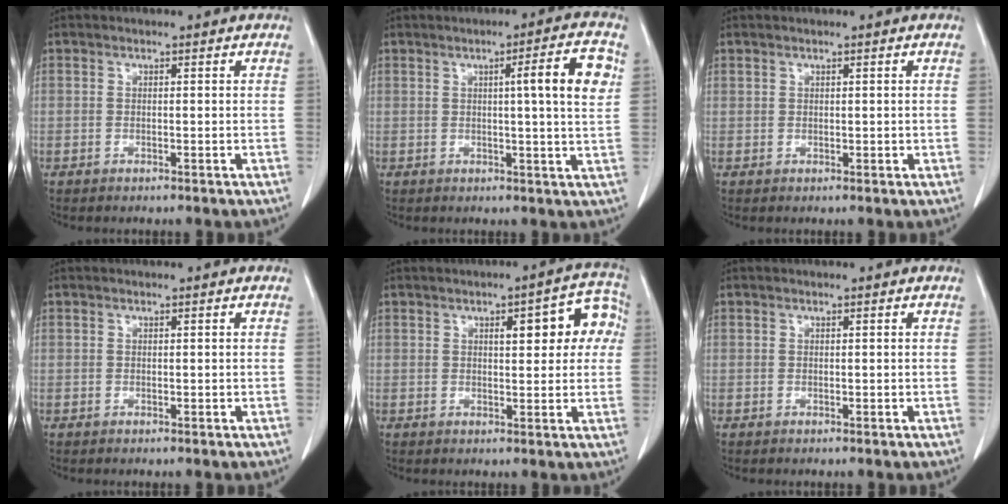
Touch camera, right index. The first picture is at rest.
{"total": 7.3, "force": [1.9, -0.2, 7.0], "torque": [-0.098, 0.001, 0.025]}
{"total": 0.6, "force": [0.5, 0.4, 0.1], "torque": [0.005, 0.000, 0.010]}
{"total": 0.0}
{"total": 8.6, "force": [2.5, 3.0, 7.7], "torque": [-0.085, 0.028, 0.028]}
{"total": 0.0}